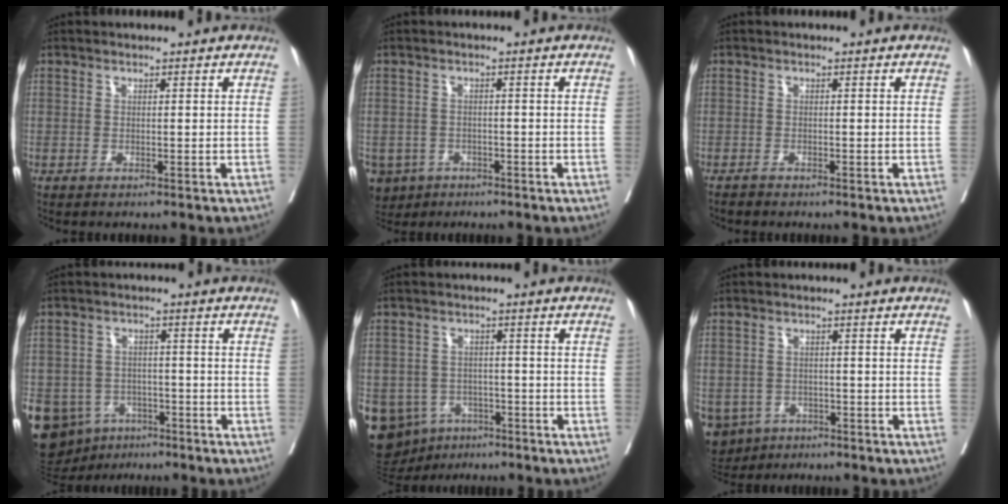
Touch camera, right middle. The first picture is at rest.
{"total": 6.2, "force": [-3.7, 4.8, 1.2], "torque": [-0.027, 0.002, -0.057]}
{"total": 0.8, "force": [-0.8, 0.1, 0.2], "torque": [-0.008, -0.002, -0.016]}
{"total": 17.7, "force": [-9.0, 13.5, 7.0], "torque": [-0.198, 0.007, -0.123]}
{"total": 15.2, "force": [-7.5, 12.0, 5.7], "torque": [-0.157, 0.009, -0.098]}
{"total": 7.9, "force": [-4.8, 6.0, 1.7], "torque": [-0.044, -0.005, -0.068]}